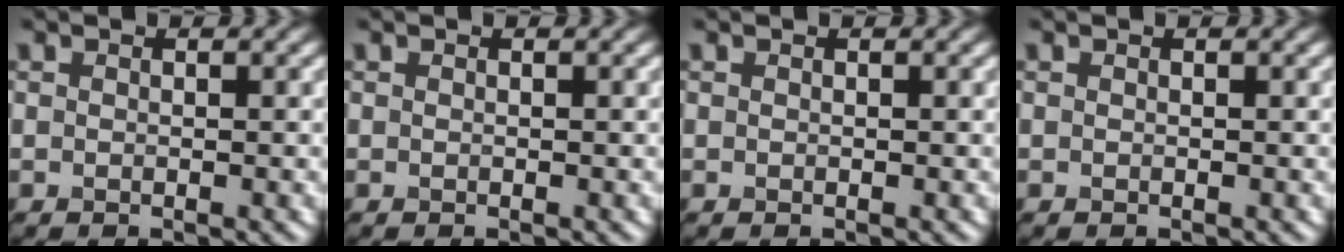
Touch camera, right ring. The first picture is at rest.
{"total": 0.0}
{"total": 0.0}
{"total": 0.0}